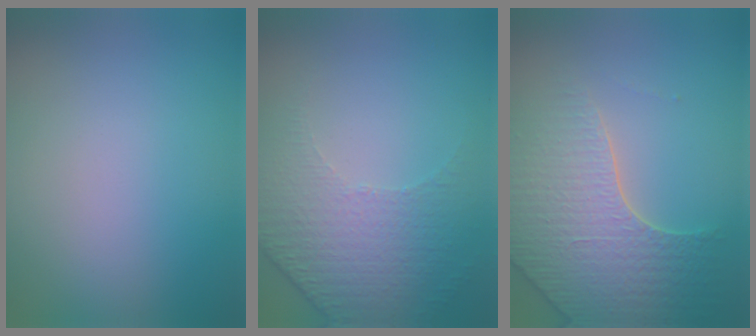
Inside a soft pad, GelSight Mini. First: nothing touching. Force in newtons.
{"total": 4.9, "press": 3.2, "slide": 3.6}
{"total": 4.9, "press": 4.5, "slide": 2.0}